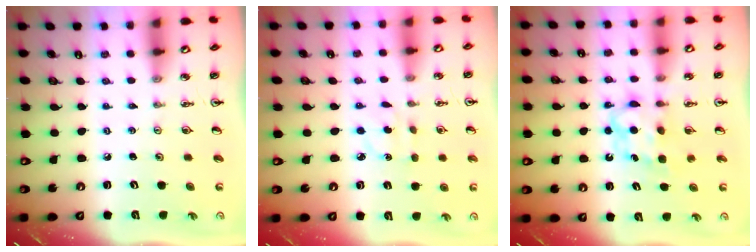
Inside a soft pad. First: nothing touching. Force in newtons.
{"total": 3.2, "press": 3.1, "slide": 0.6}
{"total": 7.0, "press": 7.0, "slide": 0.5}